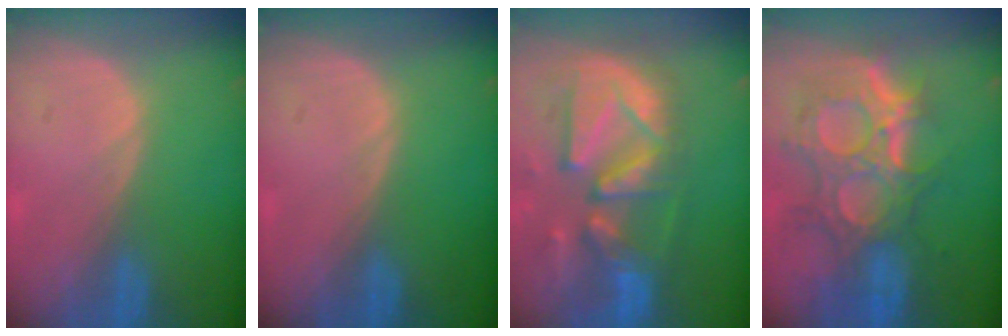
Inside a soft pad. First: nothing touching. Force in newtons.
{"total": 0.0}
{"total": 13.3, "press": 11.4, "slide": 6.9}
{"total": 12.1, "press": 10.8, "slide": 5.4}